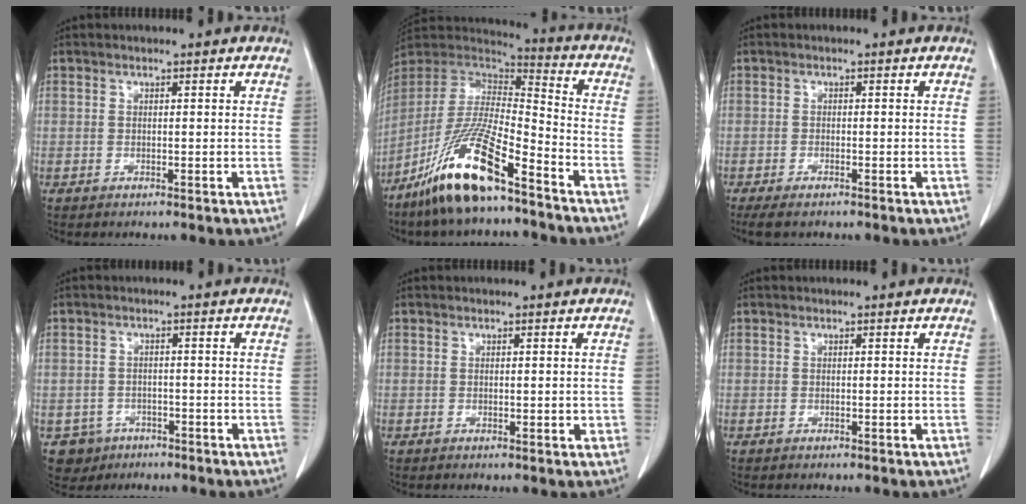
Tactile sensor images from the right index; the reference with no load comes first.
{"total": 17.1, "force": [-11.5, 2.3, 12.4], "torque": [-0.263, -0.022, -0.218]}
{"total": 3.4, "force": [-2.7, 0.8, 1.9], "torque": [-0.033, -0.009, -0.040]}
{"total": 4.2, "force": [-2.3, 3.5, 0.1], "torque": [-0.002, 0.009, -0.032]}
{"total": 1.1, "force": [0.1, 0.7, 0.9], "torque": [-0.011, -0.001, 0.005]}
{"total": 0.0}